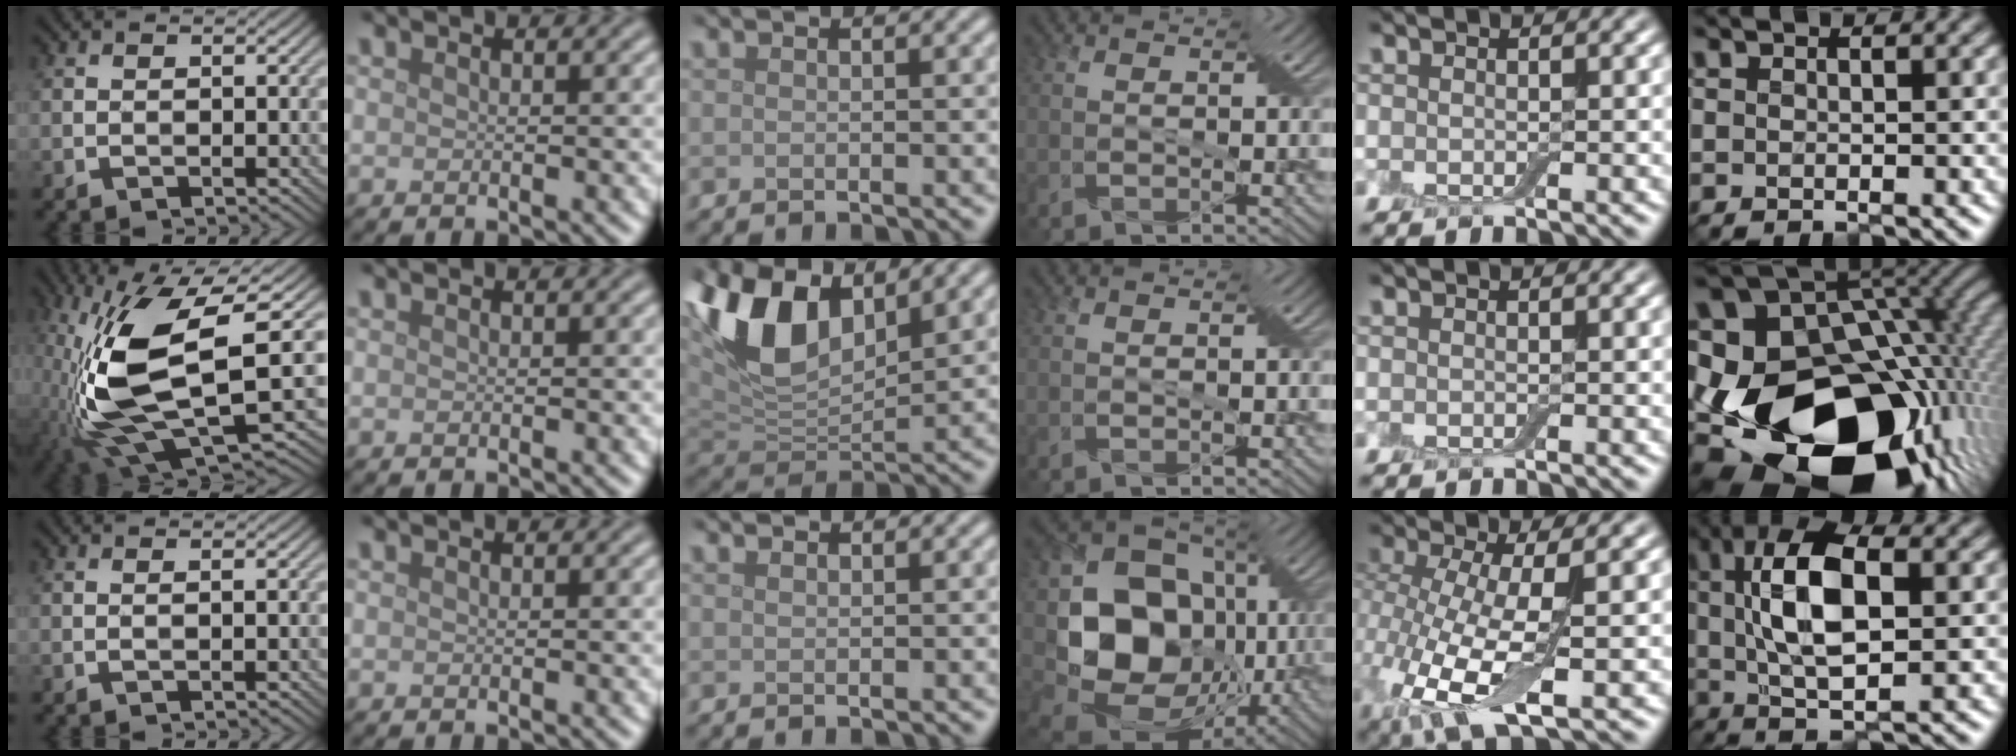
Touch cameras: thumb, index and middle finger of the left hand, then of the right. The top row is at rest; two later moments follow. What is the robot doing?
{"motion": "cut", "object": "cling film"}